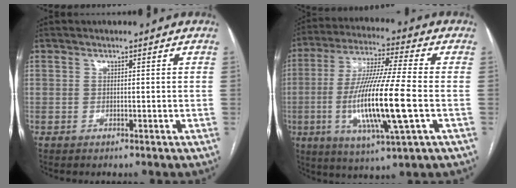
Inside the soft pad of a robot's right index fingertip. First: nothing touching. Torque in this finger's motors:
{"motor_torque": [2.14, 0.00, 0.90, 0.21]}